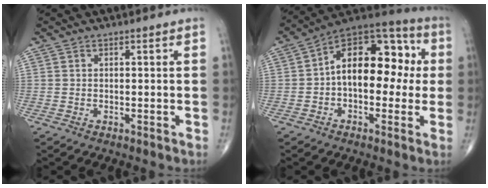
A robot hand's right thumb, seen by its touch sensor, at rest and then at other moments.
{"total": 17.2, "force": [0.8, 10.3, 13.7], "torque": [-0.162, 0.050, -0.002]}